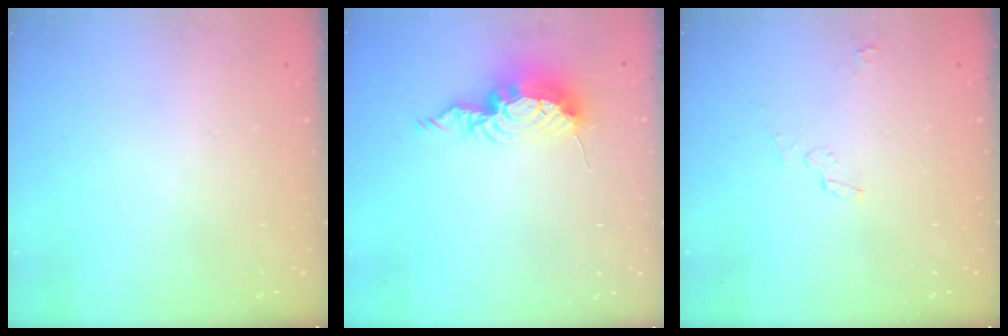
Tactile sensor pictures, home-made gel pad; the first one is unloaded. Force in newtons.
{"total": 11.4, "press": 11.4, "slide": 1.1}
{"total": 2.6, "press": 2.3, "slide": 1.2}